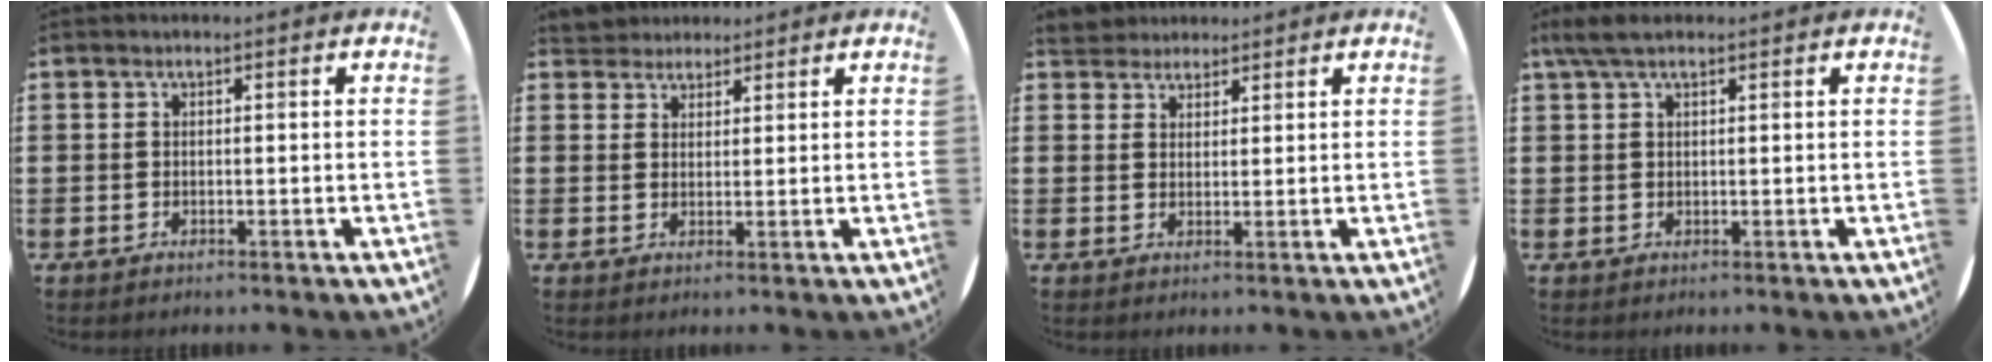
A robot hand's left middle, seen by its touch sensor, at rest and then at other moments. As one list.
[{"total": 2.9, "force": [2.7, 1.2, -0.4], "torque": [0.000, 0.001, 0.052]}, {"total": 3.2, "force": [3.0, 1.2, -0.3], "torque": [-0.004, 0.001, 0.059]}, {"total": 2.7, "force": [1.8, 0.8, 1.8], "torque": [-0.037, 0.006, 0.033]}]